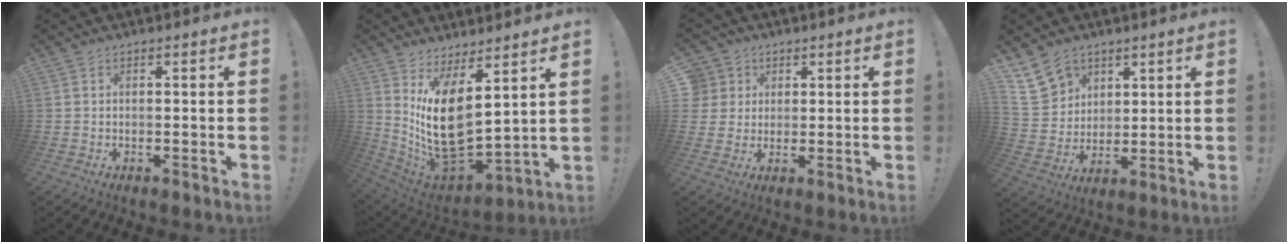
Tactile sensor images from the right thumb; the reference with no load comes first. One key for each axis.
{"total": 16.9, "fx": 5.8, "fy": 8.4, "fz": 13.5, "tx": -0.271, "ty": -0.070, "tz": 0.109}
{"total": 6.2, "fx": 2.1, "fy": 5.7, "fz": 1.0, "tx": -0.019, "ty": -0.009, "tz": 0.045}
{"total": 11.5, "fx": 7.2, "fy": 8.3, "fz": 3.1, "tx": -0.060, "ty": -0.038, "tz": 0.149}